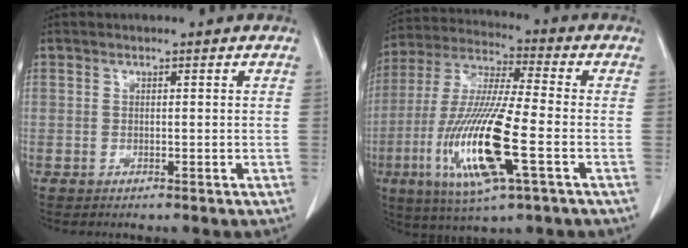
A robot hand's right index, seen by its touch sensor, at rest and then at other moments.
{"total": 17.5, "force": [-5.0, 1.7, 16.7], "torque": [-0.351, -0.021, -0.089]}